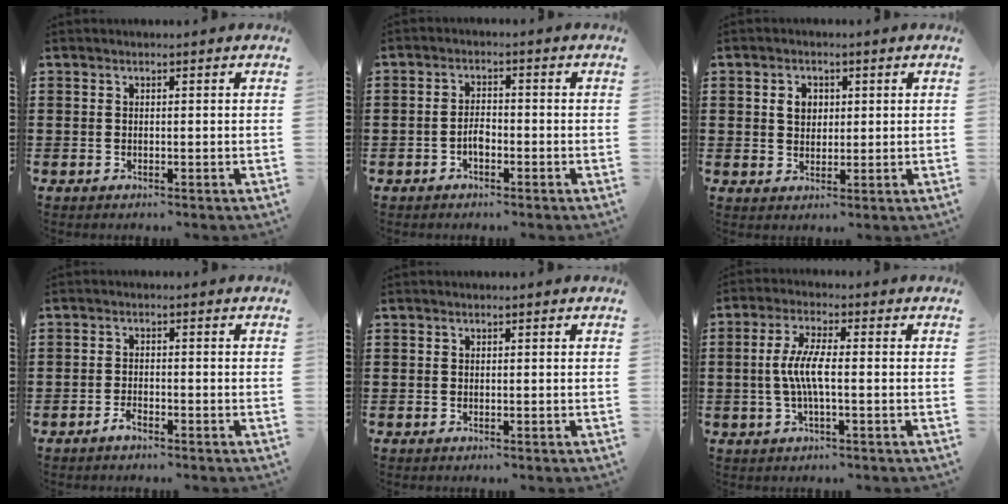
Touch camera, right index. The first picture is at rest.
{"total": 2.5, "force": [-1.1, 1.4, 1.9], "torque": [-0.045, 0.001, -0.023]}
{"total": 3.3, "force": [0.9, 2.7, 1.7], "torque": [-0.043, 0.011, 0.014]}
{"total": 1.7, "force": [-1.3, 0.5, 1.0], "torque": [-0.020, 0.000, -0.025]}
{"total": 0.0}
{"total": 5.7, "force": [-0.7, 1.2, 5.5], "torque": [-0.120, -0.005, -0.021]}